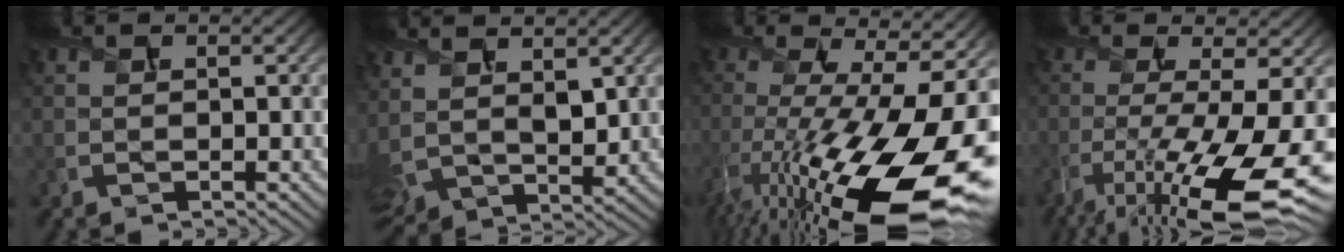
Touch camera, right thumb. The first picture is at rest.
{"total": 8.6, "force": [3.7, 4.7, 6.3], "torque": [-0.167, -0.005, 0.083]}
{"total": 21.0, "force": [-7.7, 6.7, 18.3], "torque": [-0.331, -0.028, -0.126]}
{"total": 14.8, "force": [-6.5, 3.3, 12.8], "torque": [-0.235, -0.024, -0.102]}